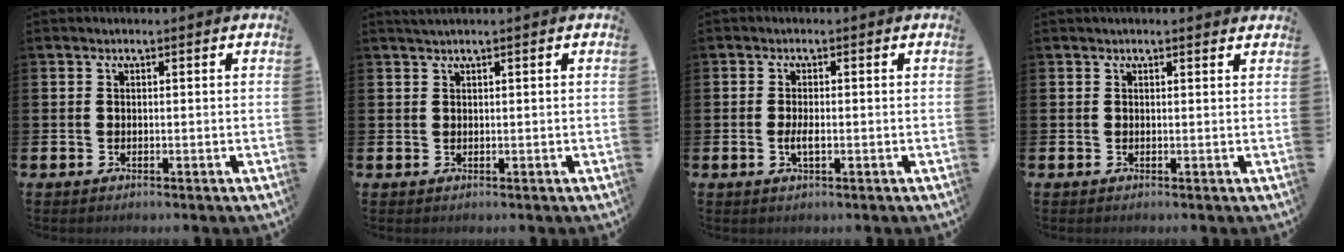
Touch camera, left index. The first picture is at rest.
{"total": 0.9, "force": [0.7, -0.1, 0.5], "torque": [-0.014, 0.004, 0.014]}
{"total": 1.9, "force": [-0.2, 0.6, 1.8], "torque": [-0.037, 0.001, -0.003]}
{"total": 0.7, "force": [0.7, 0.0, 0.2], "torque": [0.004, -0.004, 0.011]}